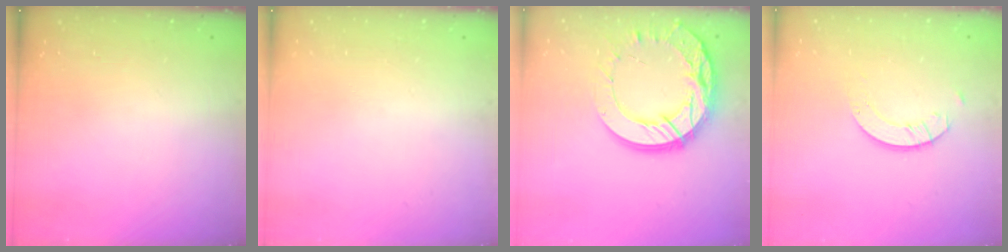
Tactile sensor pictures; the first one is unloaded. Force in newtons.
{"total": 0.0}
{"total": 20.2, "press": 20.2, "slide": 1.8}
{"total": 3.4, "press": 3.4, "slide": 0.0}